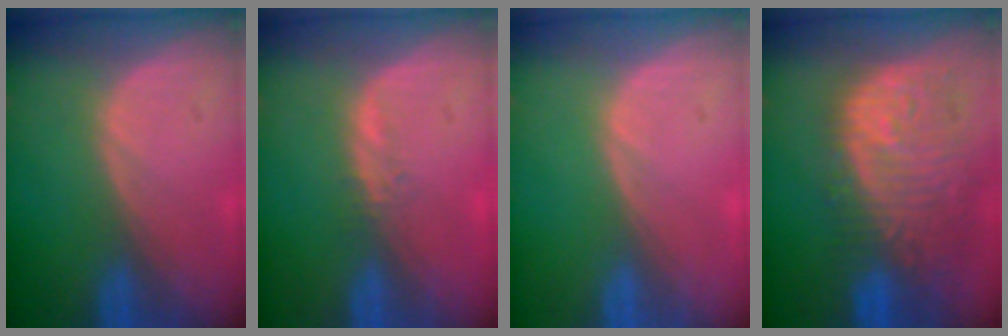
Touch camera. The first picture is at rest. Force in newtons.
{"total": 1.1, "press": 1.0, "slide": 0.5}
{"total": 0.0}
{"total": 13.3, "press": 11.2, "slide": 7.1}